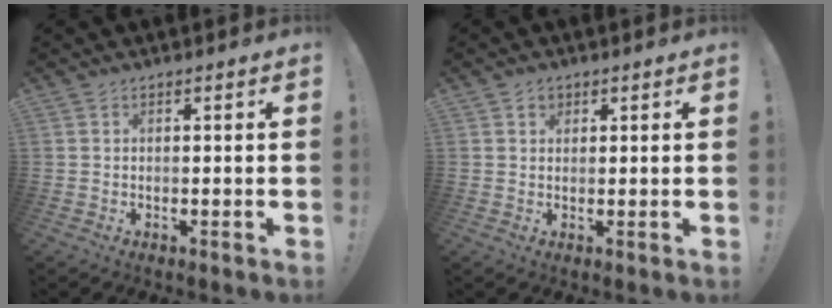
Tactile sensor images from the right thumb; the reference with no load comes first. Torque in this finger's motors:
{"motor_torque": [-0.07, 0.33, 0.07, -0.12, -0.03]}